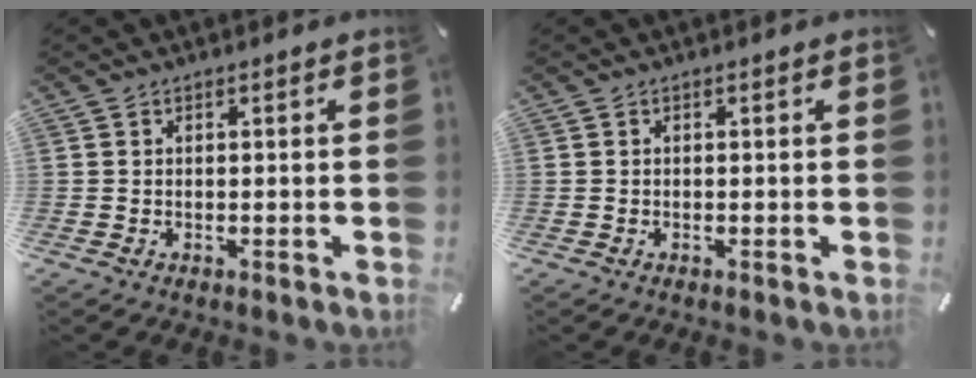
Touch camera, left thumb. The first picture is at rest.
{"total": 0.0}